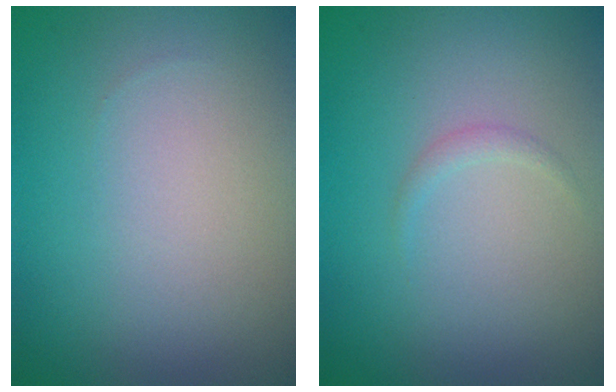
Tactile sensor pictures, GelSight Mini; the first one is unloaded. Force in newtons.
{"total": 0.7, "press": 0.7, "slide": 0.0}